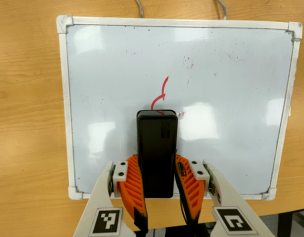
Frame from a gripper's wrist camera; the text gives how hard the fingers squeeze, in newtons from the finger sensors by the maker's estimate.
{"total": 7.7, "left": 6.2, "right": 9.1}